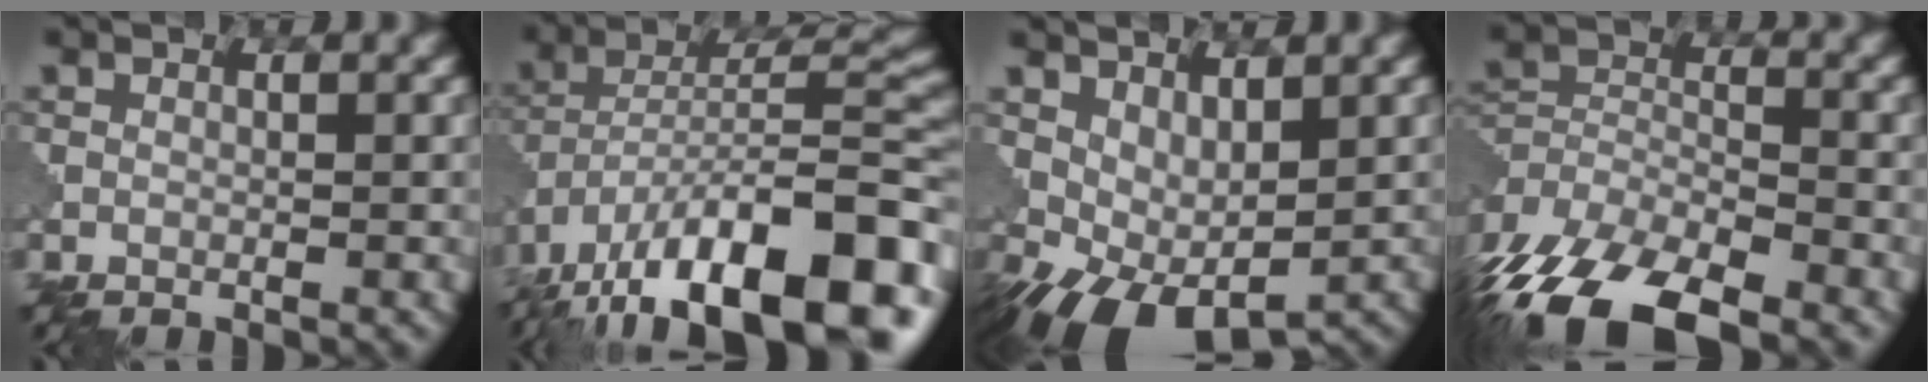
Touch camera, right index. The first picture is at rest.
{"total": 16.5, "force": [-10.5, 6.5, 11.0], "torque": [-0.178, 0.011, -0.174]}
{"total": 4.1, "force": [-1.4, 2.2, 3.1], "torque": [-0.067, -0.010, -0.012]}
{"total": 11.8, "force": [-9.3, 4.1, 6.1], "torque": [-0.143, -0.021, -0.155]}